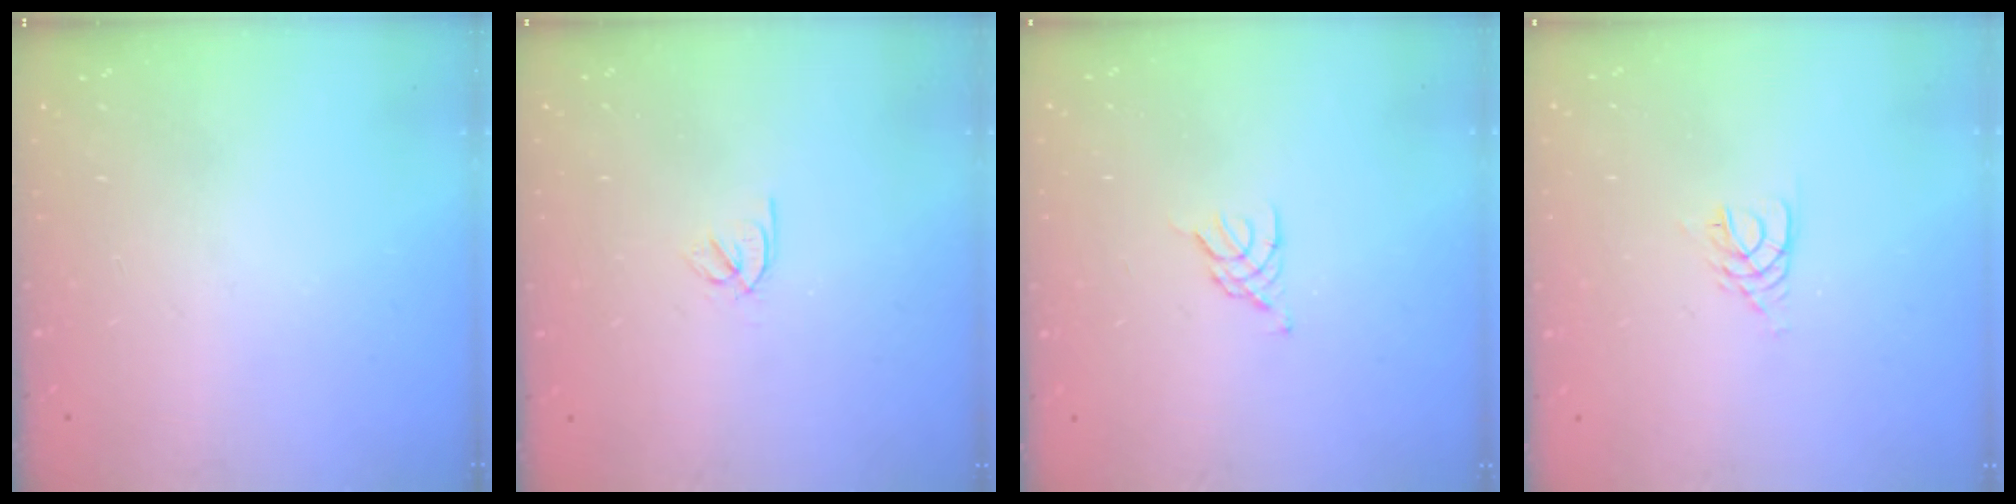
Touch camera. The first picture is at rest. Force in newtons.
{"total": 2.5, "press": 2.4, "slide": 0.7}
{"total": 3.3, "press": 3.2, "slide": 0.7}
{"total": 3.0, "press": 2.9, "slide": 0.4}